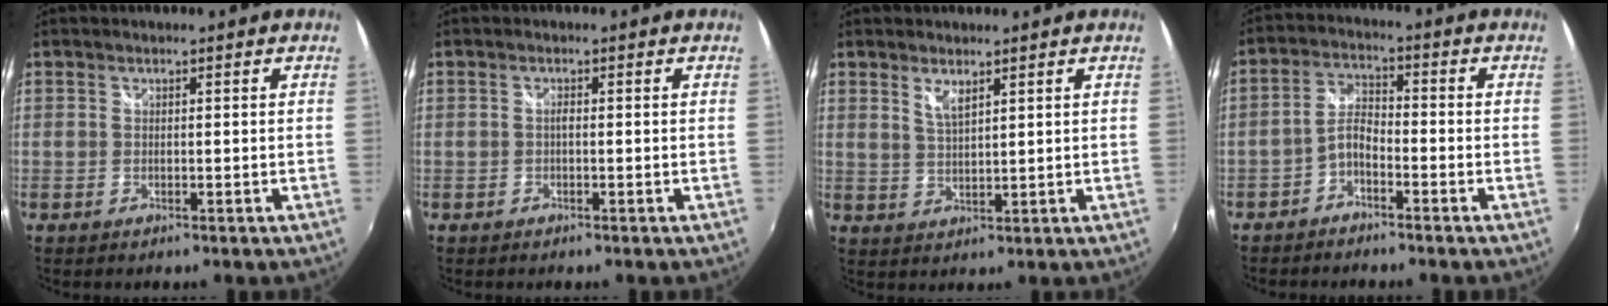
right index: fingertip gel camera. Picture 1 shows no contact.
{"total": 0.7, "force": [-0.2, 0.2, 0.6], "torque": [-0.012, 0.003, -0.005]}
{"total": 3.1, "force": [2.0, 0.9, 2.1], "torque": [-0.039, -0.004, 0.035]}
{"total": 4.0, "force": [-2.8, 1.6, 2.4], "torque": [-0.060, 0.015, -0.057]}